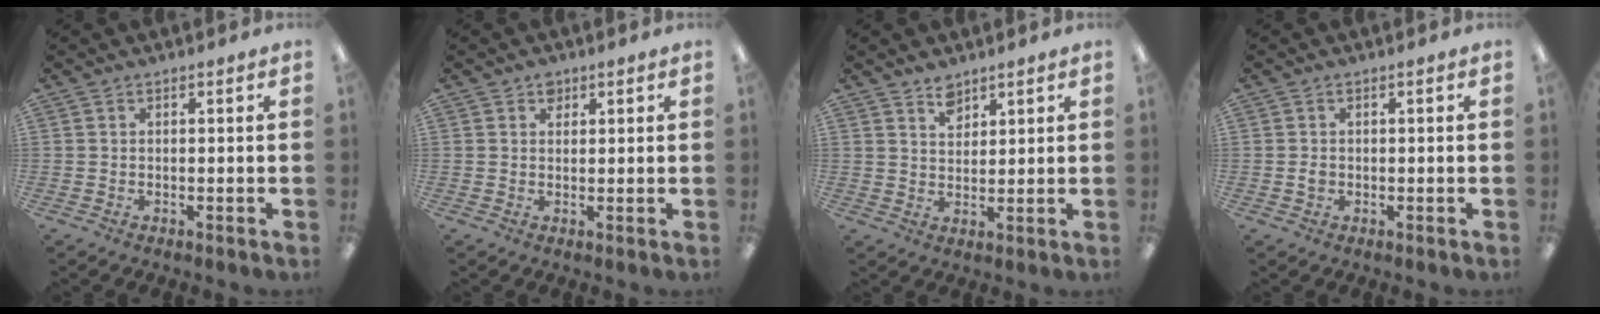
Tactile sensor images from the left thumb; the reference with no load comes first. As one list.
[{"total": 1.9, "force": [1.2, 1.3, 0.6], "torque": [-0.006, -0.003, 0.022]}, {"total": 4.3, "force": [3.4, 2.3, 1.2], "torque": [-0.008, -0.020, 0.061]}, {"total": 1.4, "force": [-0.1, 1.0, 1.0], "torque": [-0.019, 0.003, -0.004]}]